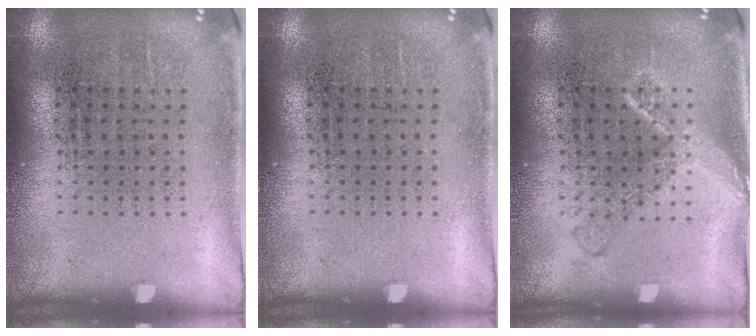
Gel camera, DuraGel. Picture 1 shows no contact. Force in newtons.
{"total": 0.0}
{"total": 2.4, "press": 2.4, "slide": 0.4}